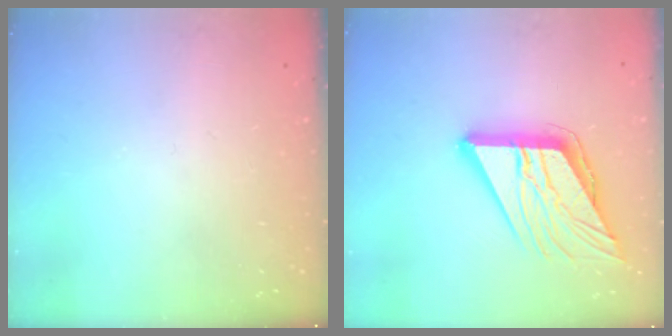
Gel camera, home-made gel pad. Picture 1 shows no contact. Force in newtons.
{"total": 17.6, "press": 17.5, "slide": 2.0}